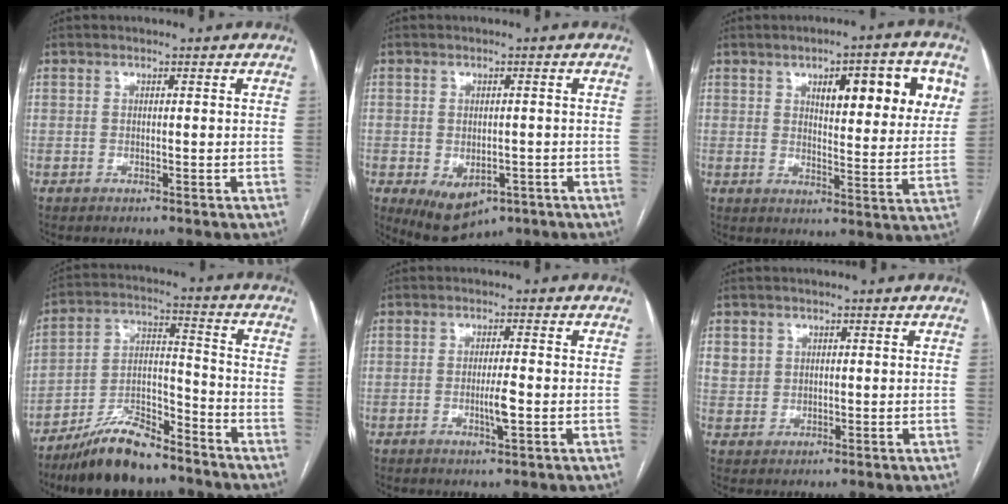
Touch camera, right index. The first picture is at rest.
{"total": 7.5, "force": [-3.5, 4.7, 4.7], "torque": [-0.072, -0.007, -0.040]}
{"total": 13.4, "force": [5.6, 3.5, 11.6], "torque": [-0.145, 0.008, 0.077]}
{"total": 13.2, "force": [-10.5, 3.5, 7.1], "torque": [-0.133, 0.009, -0.189]}
{"total": 3.4, "force": [-0.8, 0.3, 3.3], "torque": [-0.061, -0.004, -0.013]}
{"total": 3.1, "force": [1.2, 2.8, 0.6], "torque": [-0.008, 0.007, 0.027]}